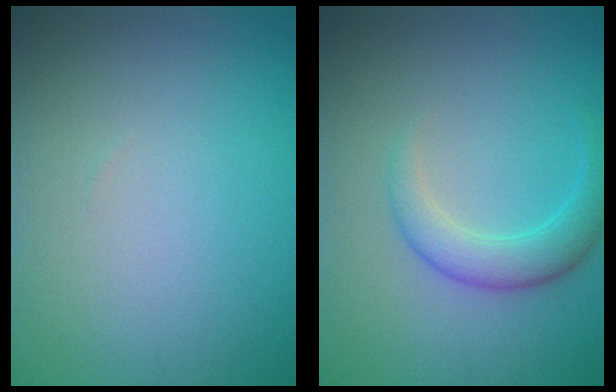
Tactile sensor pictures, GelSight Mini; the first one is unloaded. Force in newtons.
{"total": 3.2, "press": 3.2, "slide": 0.1}